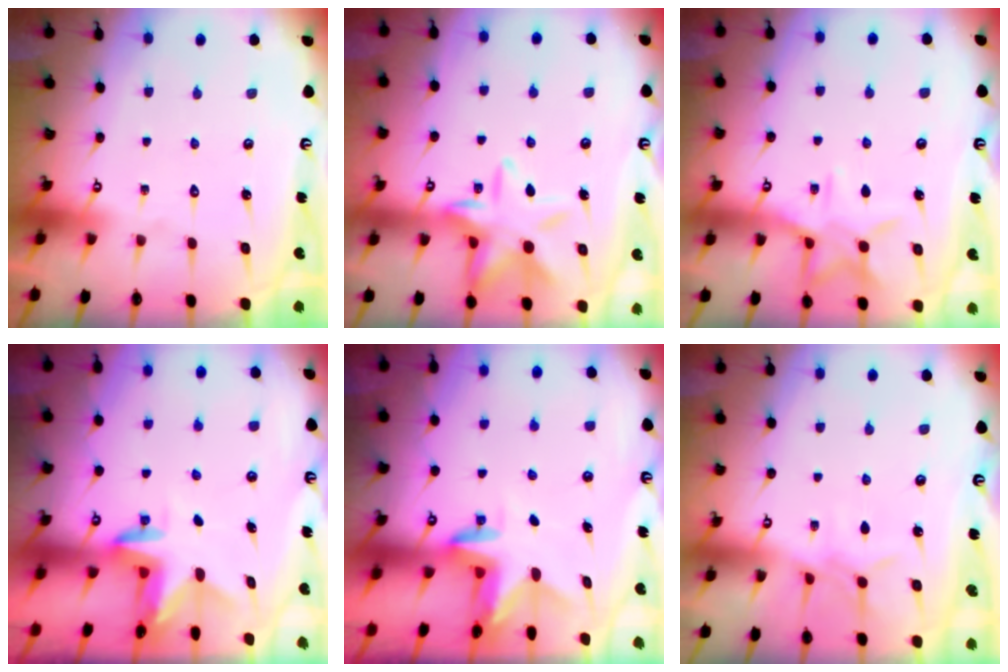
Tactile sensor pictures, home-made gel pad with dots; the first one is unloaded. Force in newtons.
{"total": 13.4, "press": 13.3, "slide": 0.8}
{"total": 11.0, "press": 11.0, "slide": 0.7}
{"total": 2.8, "press": 2.8, "slide": 0.1}
{"total": 3.1, "press": 3.1, "slide": 0.2}
{"total": 5.2, "press": 5.1, "slide": 0.5}